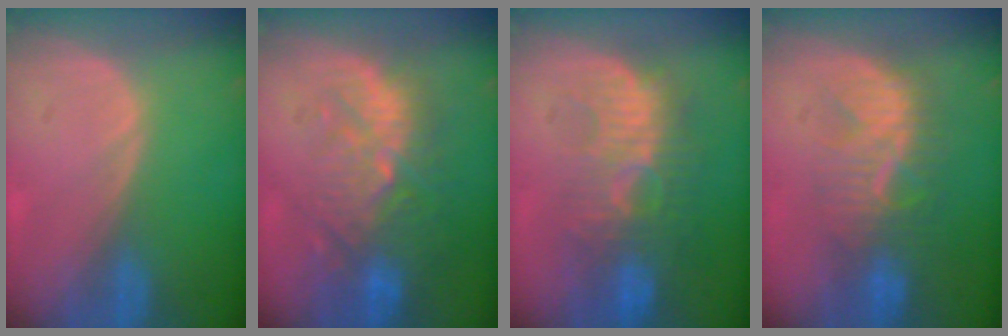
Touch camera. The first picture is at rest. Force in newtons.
{"total": 11.1, "press": 9.7, "slide": 5.4}
{"total": 10.1, "press": 9.3, "slide": 4.0}
{"total": 8.3, "press": 7.9, "slide": 2.5}